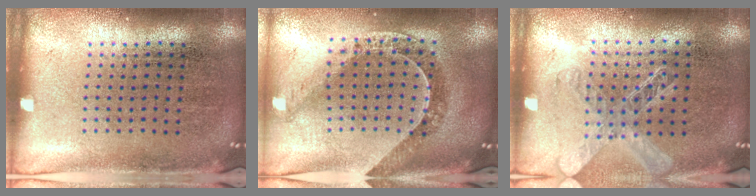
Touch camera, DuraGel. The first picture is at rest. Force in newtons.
{"total": 1.0, "press": 0.9, "slide": 0.2}
{"total": 1.3, "press": 1.2, "slide": 0.5}